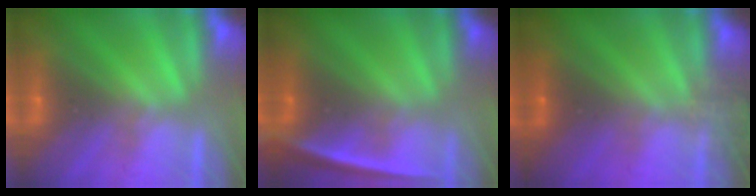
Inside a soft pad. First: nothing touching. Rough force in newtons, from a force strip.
{"total": 2.3}
{"total": 1.7}